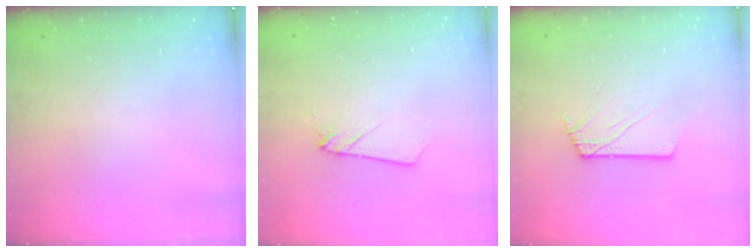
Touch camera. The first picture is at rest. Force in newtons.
{"total": 2.3, "press": 2.3, "slide": 0.1}
{"total": 2.6, "press": 2.6, "slide": 0.3}